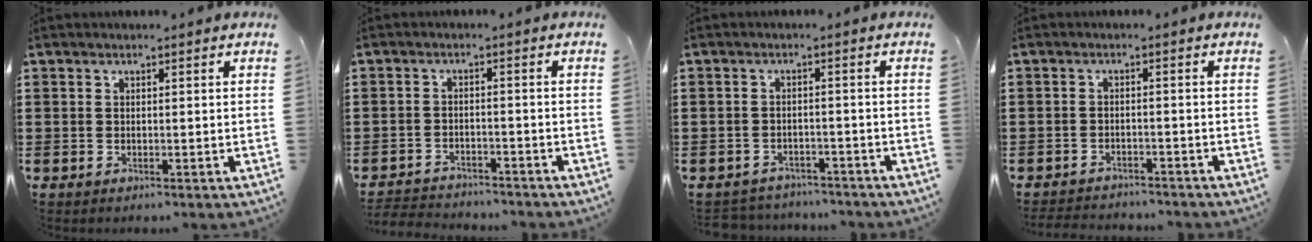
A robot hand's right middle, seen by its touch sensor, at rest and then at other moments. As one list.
[{"total": 2.8, "force": [-2.8, 0.3, 0.0], "torque": [-0.008, -0.003, -0.059]}, {"total": 2.5, "force": [-2.4, 0.4, -0.2], "torque": [-0.006, -0.003, -0.053]}, {"total": 2.3, "force": [-2.3, 0.2, 0.0], "torque": [-0.008, -0.003, -0.050]}]